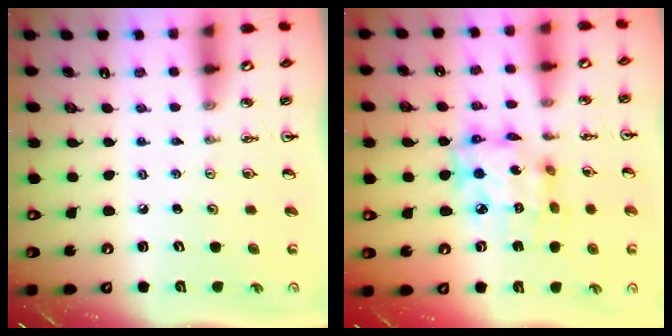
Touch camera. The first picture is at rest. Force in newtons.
{"total": 13.3, "press": 13.2, "slide": 1.5}